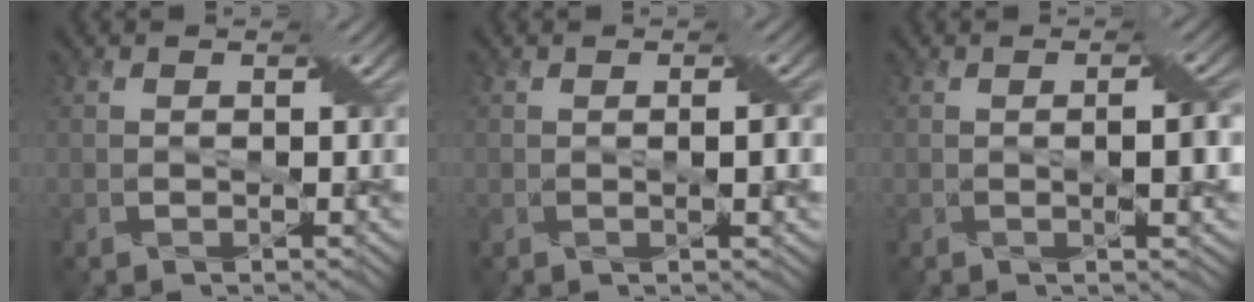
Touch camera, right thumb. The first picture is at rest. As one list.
[{"total": 1.8, "force": [0.0, 0.2, 1.8], "torque": [-0.031, 0.003, 0.000]}, {"total": 3.0, "force": [-0.1, 0.5, 3.0], "torque": [-0.050, 0.004, -0.001]}]